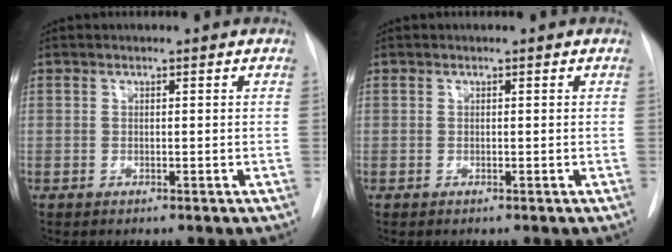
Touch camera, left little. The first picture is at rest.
{"total": 0.0}